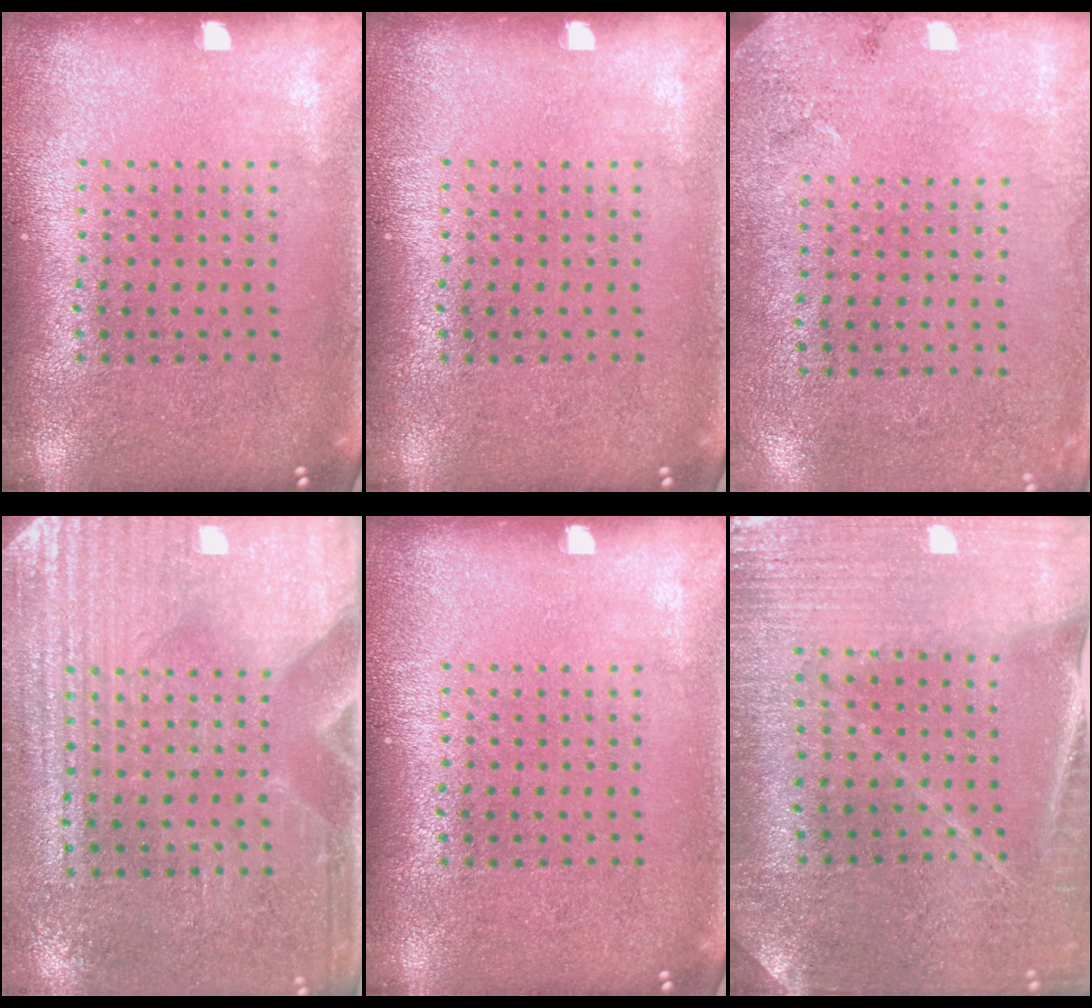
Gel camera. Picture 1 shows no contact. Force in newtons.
{"total": 0.0}
{"total": 2.7, "press": 2.1, "slide": 1.7}
{"total": 3.1, "press": 2.8, "slide": 1.4}
{"total": 0.0}
{"total": 1.4, "press": 1.4, "slide": 0.2}